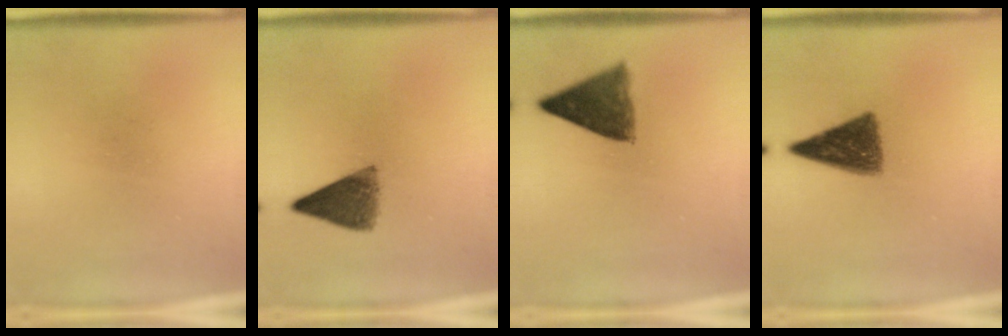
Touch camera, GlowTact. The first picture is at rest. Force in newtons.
{"total": 6.3}
{"total": 8.0}
{"total": 9.0}